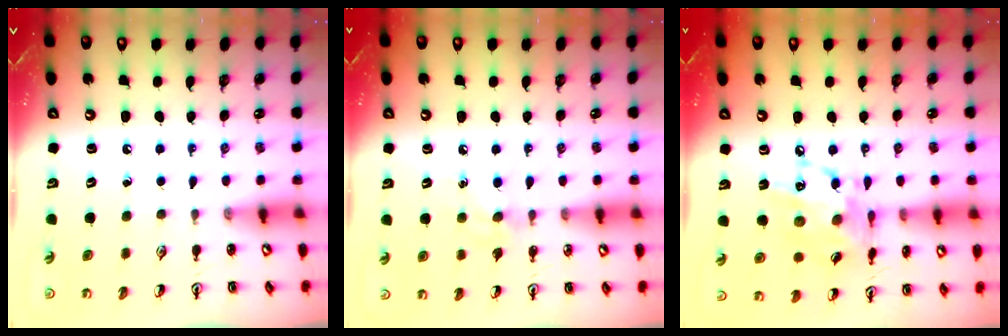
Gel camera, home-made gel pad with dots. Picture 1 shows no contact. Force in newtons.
{"total": 6.8, "press": 6.8, "slide": 0.9}
{"total": 14.5, "press": 14.4, "slide": 0.8}